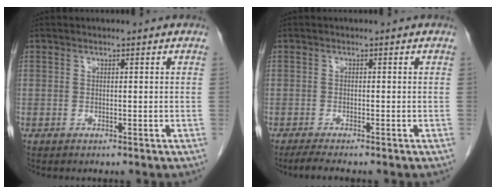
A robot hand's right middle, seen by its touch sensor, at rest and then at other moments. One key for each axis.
{"total": 2.5, "fx": -2.1, "fy": 0.0, "fz": 1.4, "tx": -0.031, "ty": -0.008, "tz": -0.039}